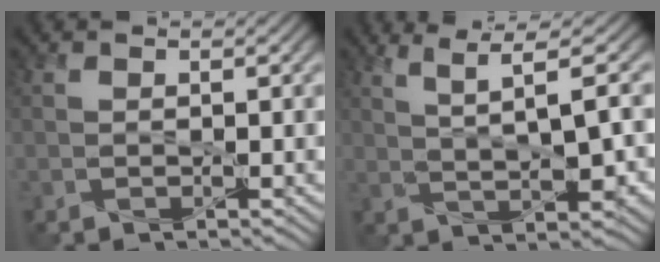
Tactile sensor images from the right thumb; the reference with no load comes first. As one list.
[{"total": 4.5, "force": [1.9, 0.2, 4.1], "torque": [-0.089, 0.003, 0.042]}]